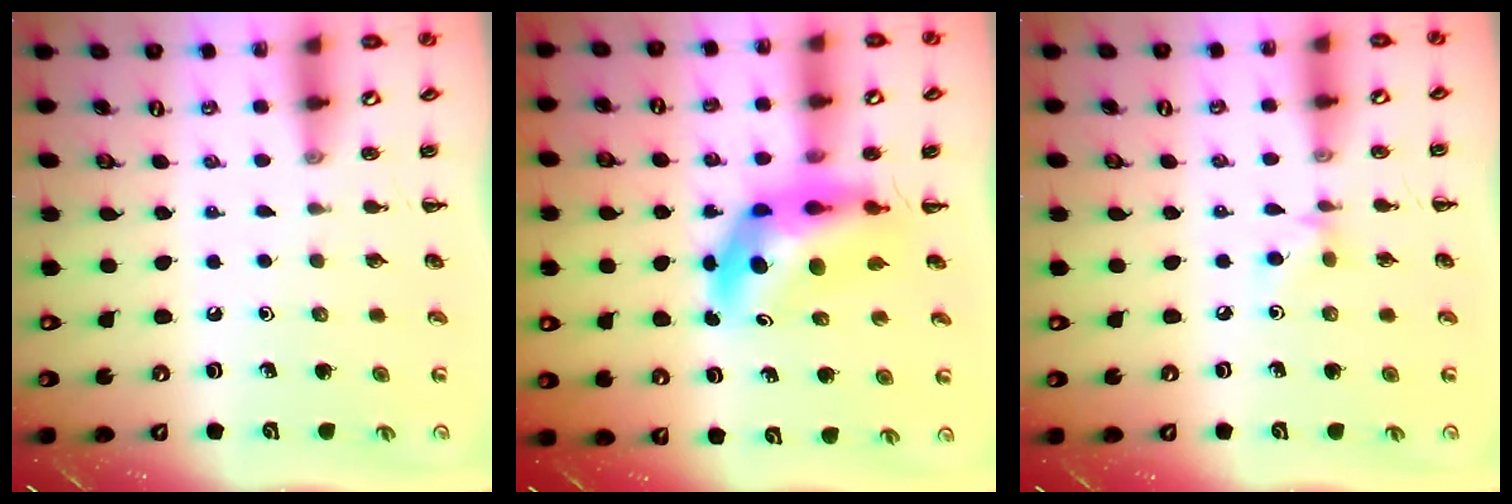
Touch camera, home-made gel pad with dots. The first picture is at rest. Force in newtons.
{"total": 11.6, "press": 11.0, "slide": 3.8}
{"total": 3.8, "press": 3.6, "slide": 1.4}